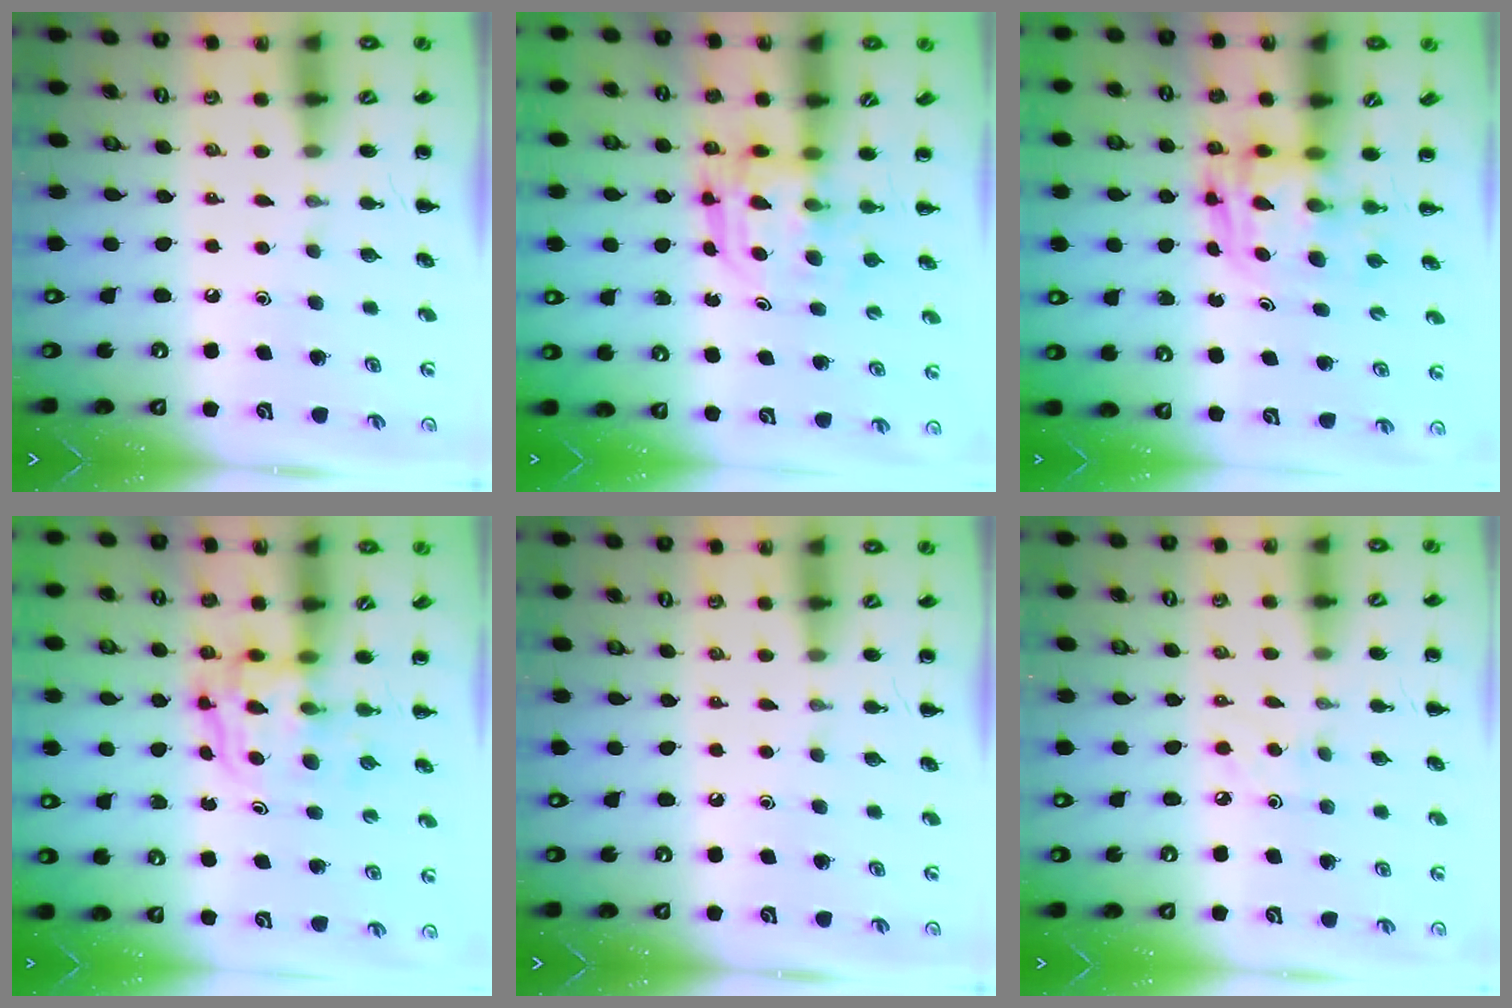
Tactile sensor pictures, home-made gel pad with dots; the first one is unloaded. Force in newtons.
{"total": 3.0, "press": 3.0, "slide": 0.2}
{"total": 2.7, "press": 2.7, "slide": 0.2}
{"total": 3.4, "press": 3.4, "slide": 0.2}
{"total": 0.0}
{"total": 2.7, "press": 2.5, "slide": 0.9}